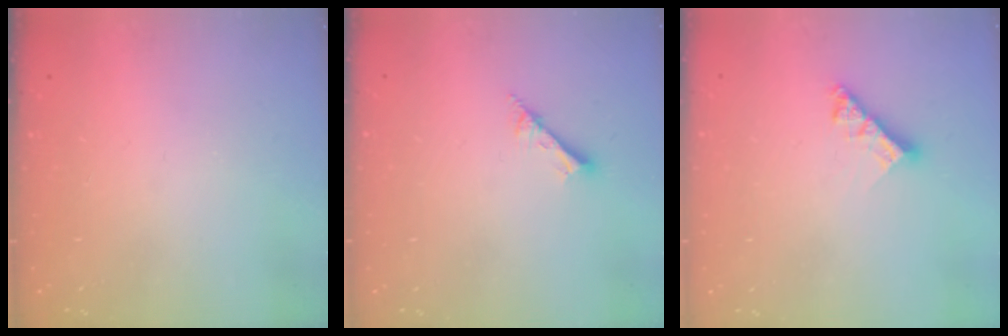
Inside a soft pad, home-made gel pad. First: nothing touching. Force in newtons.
{"total": 3.2, "press": 3.2, "slide": 0.0}
{"total": 7.4, "press": 7.4, "slide": 0.8}